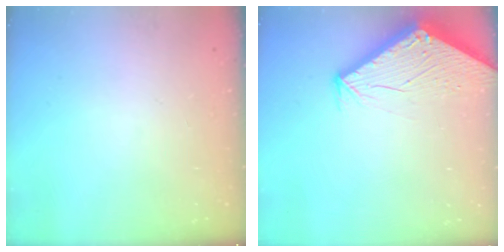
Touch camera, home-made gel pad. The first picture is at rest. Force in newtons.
{"total": 2.5, "press": 2.5, "slide": 0.1}